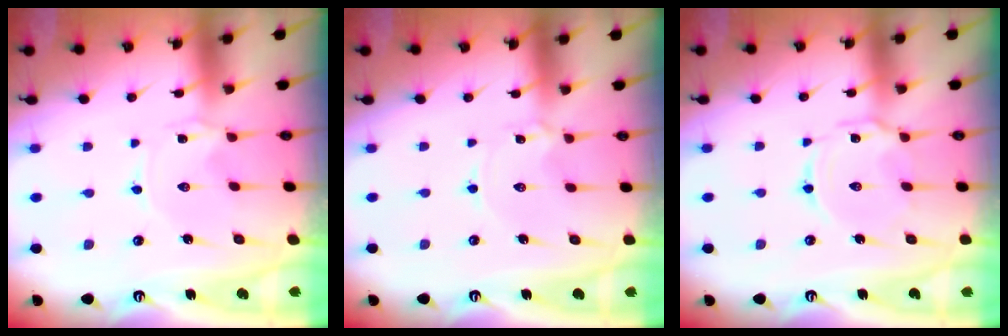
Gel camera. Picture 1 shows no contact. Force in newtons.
{"total": 0.9, "press": 0.9, "slide": 0.1}
{"total": 5.5, "press": 5.5, "slide": 0.4}